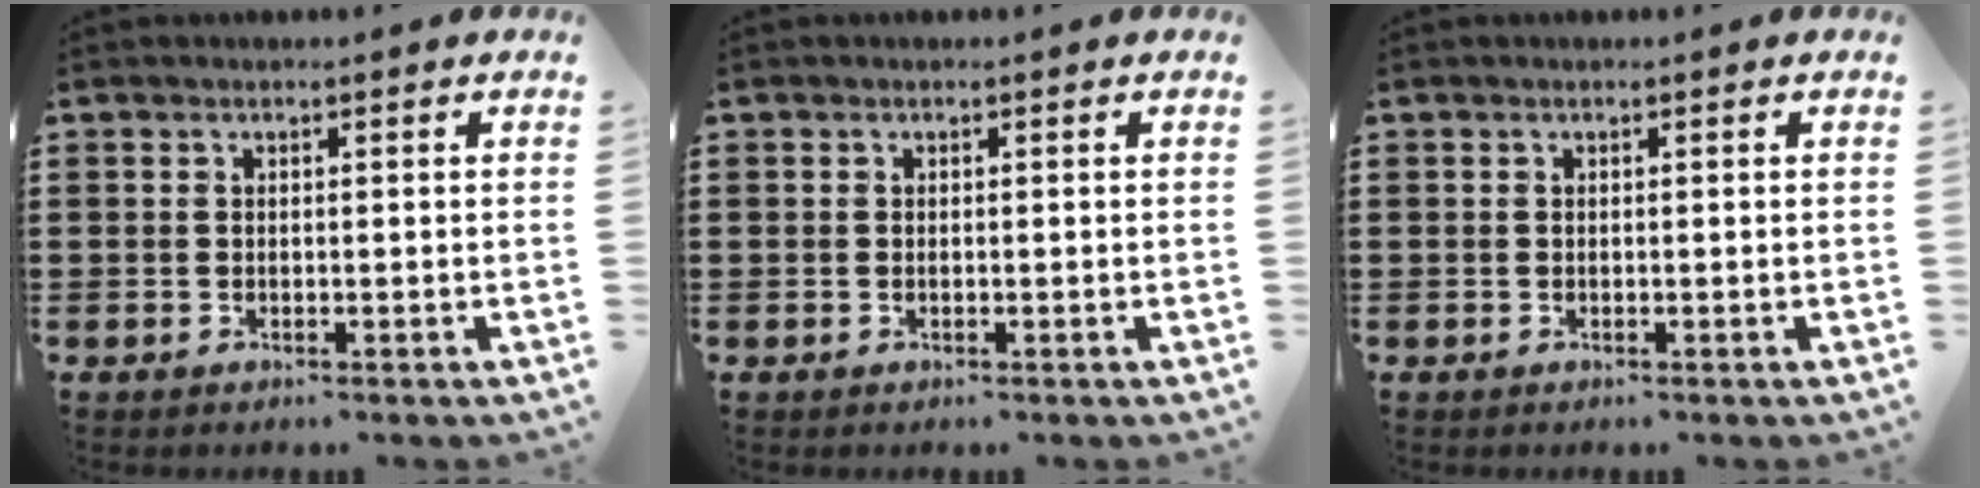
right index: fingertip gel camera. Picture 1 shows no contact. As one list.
[{"total": 0.0}, {"total": 0.0}]